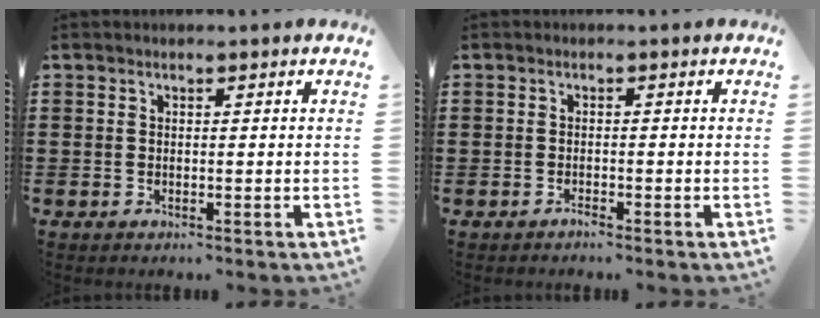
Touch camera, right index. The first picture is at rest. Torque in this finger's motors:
{"motor_torque": [-0.15, 1.56, -1.05, -0.21]}